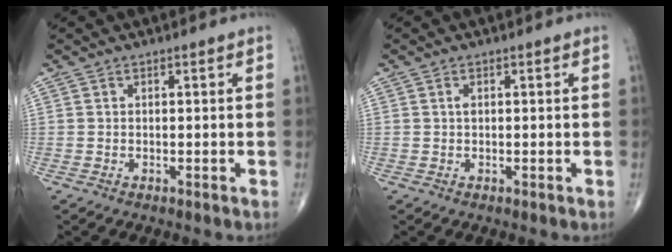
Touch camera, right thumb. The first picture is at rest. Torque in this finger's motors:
{"motor_torque": [0.38, 0.25, -0.04, -0.13, -0.04]}